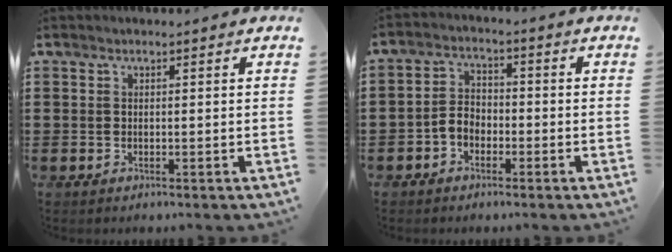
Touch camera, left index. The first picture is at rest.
{"total": 3.3, "force": [-2.0, 2.2, 1.5], "torque": [-0.046, 0.004, -0.047]}